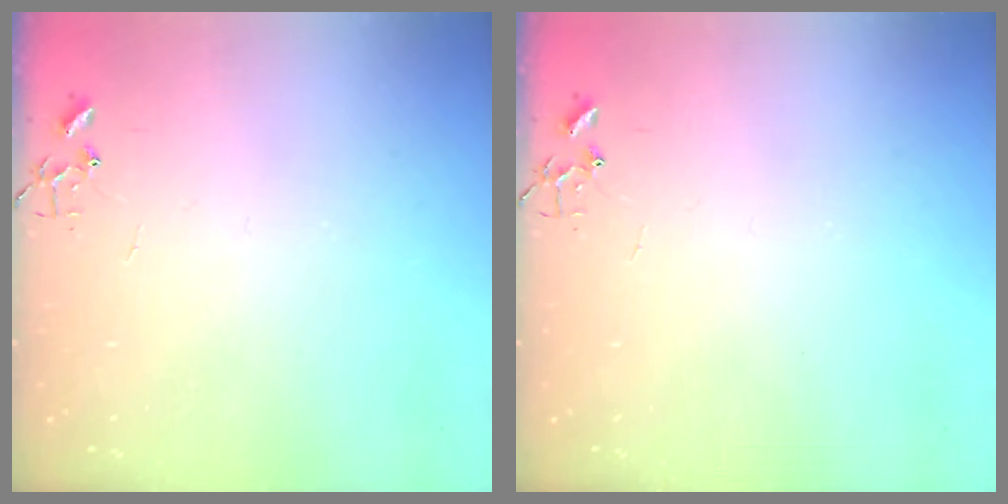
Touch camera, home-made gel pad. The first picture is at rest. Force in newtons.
{"total": 0.0}